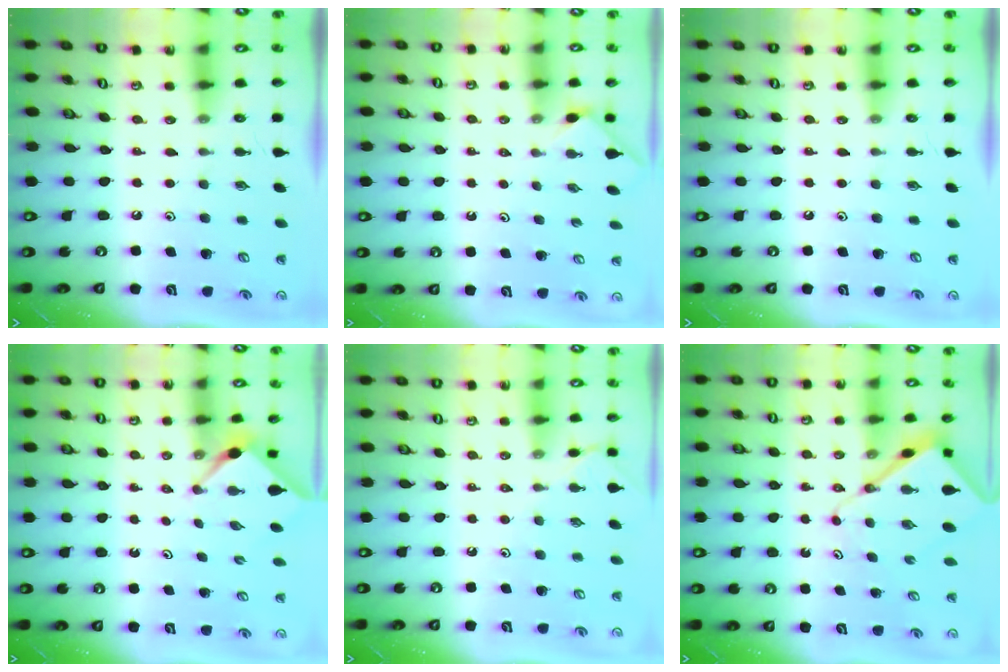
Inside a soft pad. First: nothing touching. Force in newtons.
{"total": 0.0}
{"total": 0.0}
{"total": 3.1, "press": 3.1, "slide": 0.4}
{"total": 3.2, "press": 3.2, "slide": 0.3}
{"total": 7.7, "press": 7.6, "slide": 0.8}